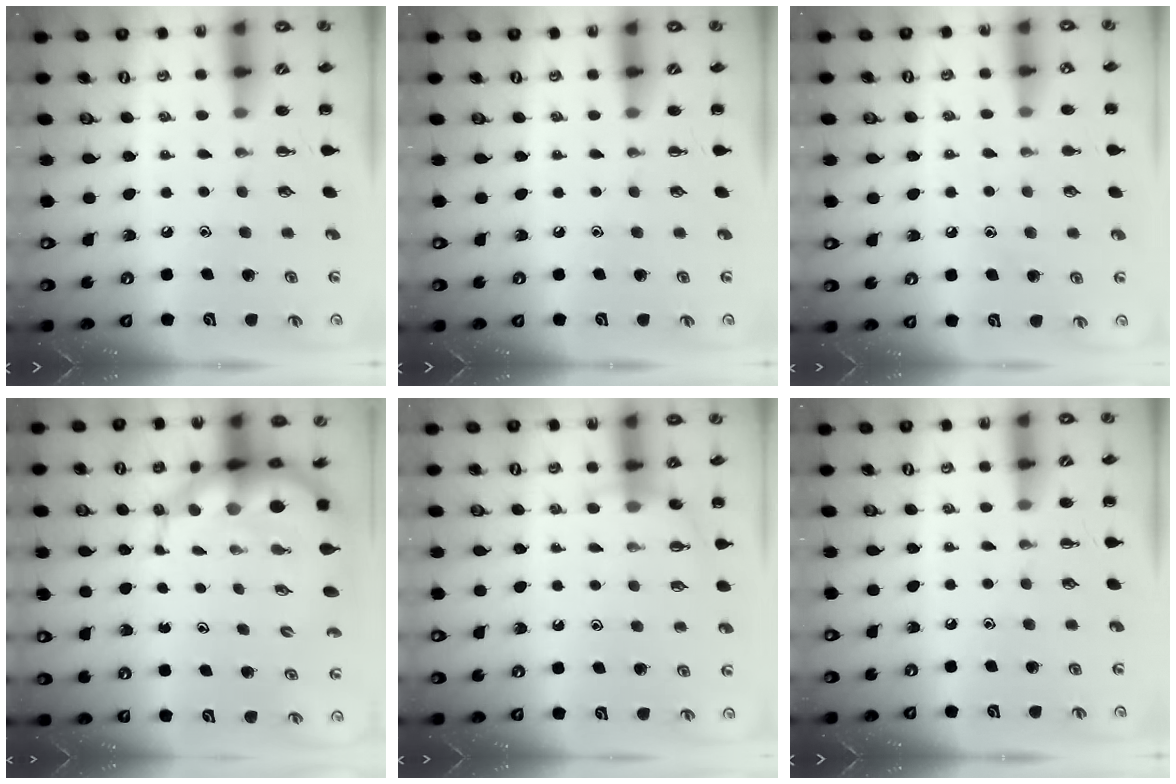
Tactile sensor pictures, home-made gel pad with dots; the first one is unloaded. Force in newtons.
{"total": 0.0}
{"total": 6.6, "press": 6.4, "slide": 1.9}
{"total": 9.3, "press": 8.9, "slide": 2.8}
{"total": 5.5, "press": 5.4, "slide": 1.3}
{"total": 0.0}